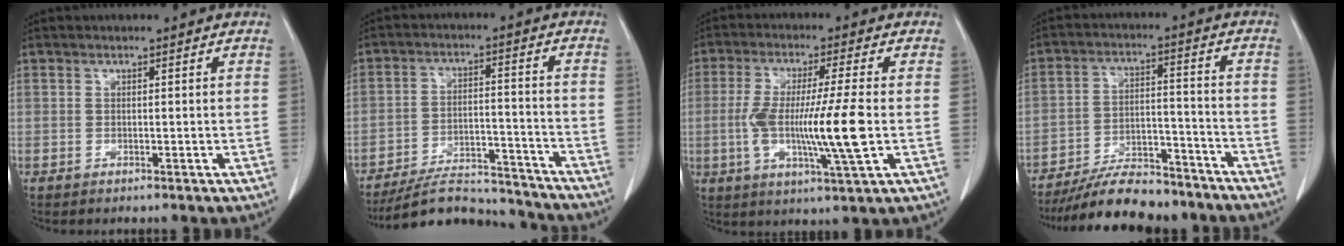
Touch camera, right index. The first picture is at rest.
{"total": 14.3, "force": [-13.6, 3.2, 2.9], "torque": [-0.039, 0.022, -0.204]}
{"total": 12.9, "force": [-1.6, 0.3, 12.8], "torque": [-0.240, -0.009, -0.032]}
{"total": 15.0, "force": [-13.2, 3.8, 6.1], "torque": [-0.098, 0.016, -0.211]}